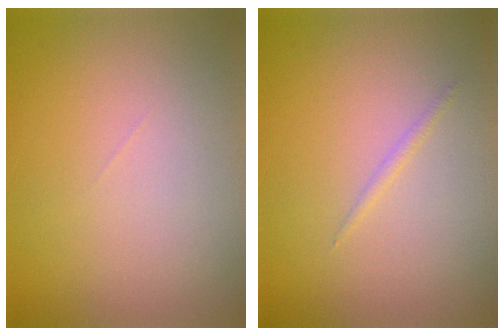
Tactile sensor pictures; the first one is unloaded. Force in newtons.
{"total": 0.6, "press": 0.6, "slide": 0.0}